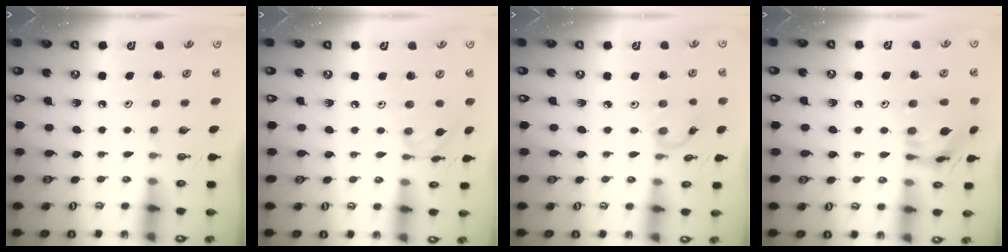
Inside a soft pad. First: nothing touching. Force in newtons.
{"total": 3.2, "press": 3.2, "slide": 0.2}
{"total": 2.6, "press": 2.6, "slide": 0.3}
{"total": 13.9, "press": 13.8, "slide": 1.2}